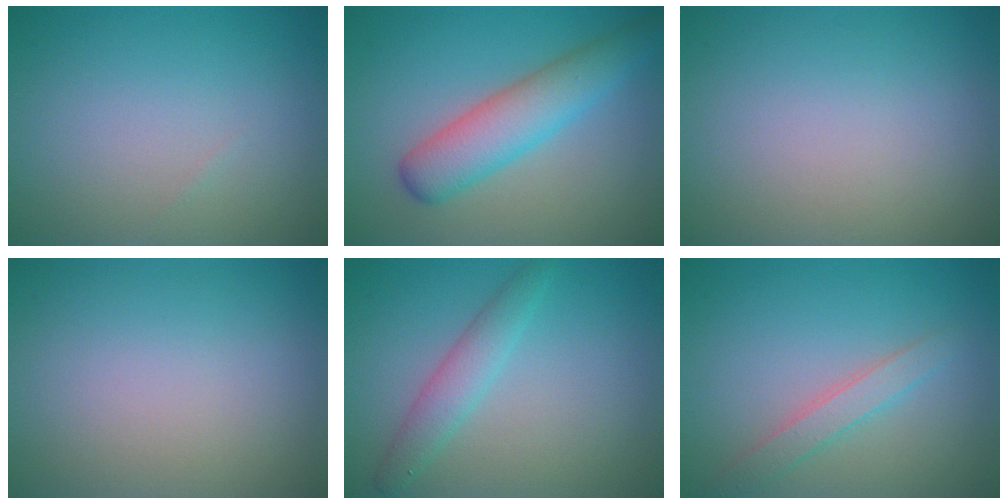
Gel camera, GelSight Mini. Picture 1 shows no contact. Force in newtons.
{"total": 5.2, "press": 5.2, "slide": 0.3}
{"total": 0.0}
{"total": 0.0}
{"total": 2.6, "press": 2.6, "slide": 0.1}
{"total": 2.0, "press": 2.0, "slide": 0.1}